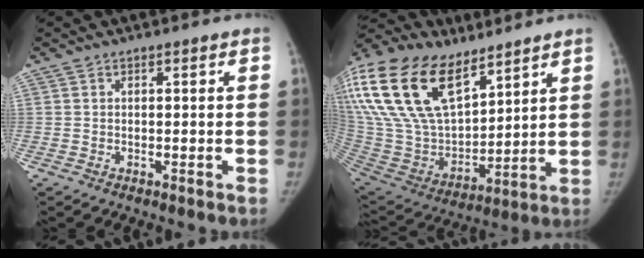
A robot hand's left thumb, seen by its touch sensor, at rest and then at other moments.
{"total": 31.8, "force": [17.4, 16.5, 20.9], "torque": [-0.451, -0.001, 0.329]}